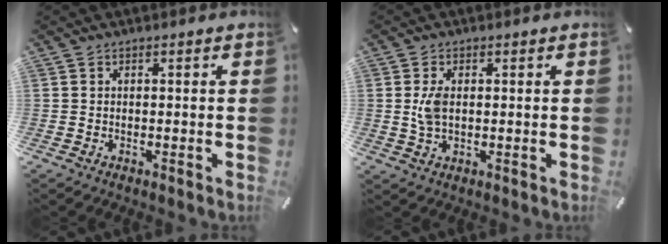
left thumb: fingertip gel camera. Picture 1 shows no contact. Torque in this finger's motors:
{"motor_torque": [0.44, 0.70, -0.10, -0.19, -0.02]}